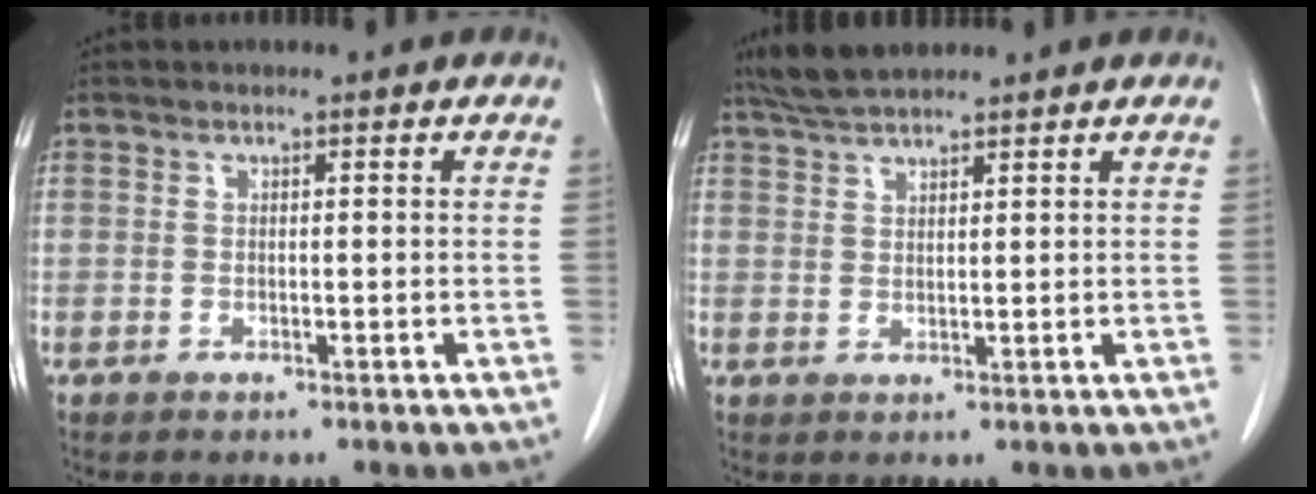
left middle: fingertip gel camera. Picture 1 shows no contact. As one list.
[{"total": 5.0, "force": [4.4, 0.6, 2.1], "torque": [-0.048, 0.018, 0.087]}]